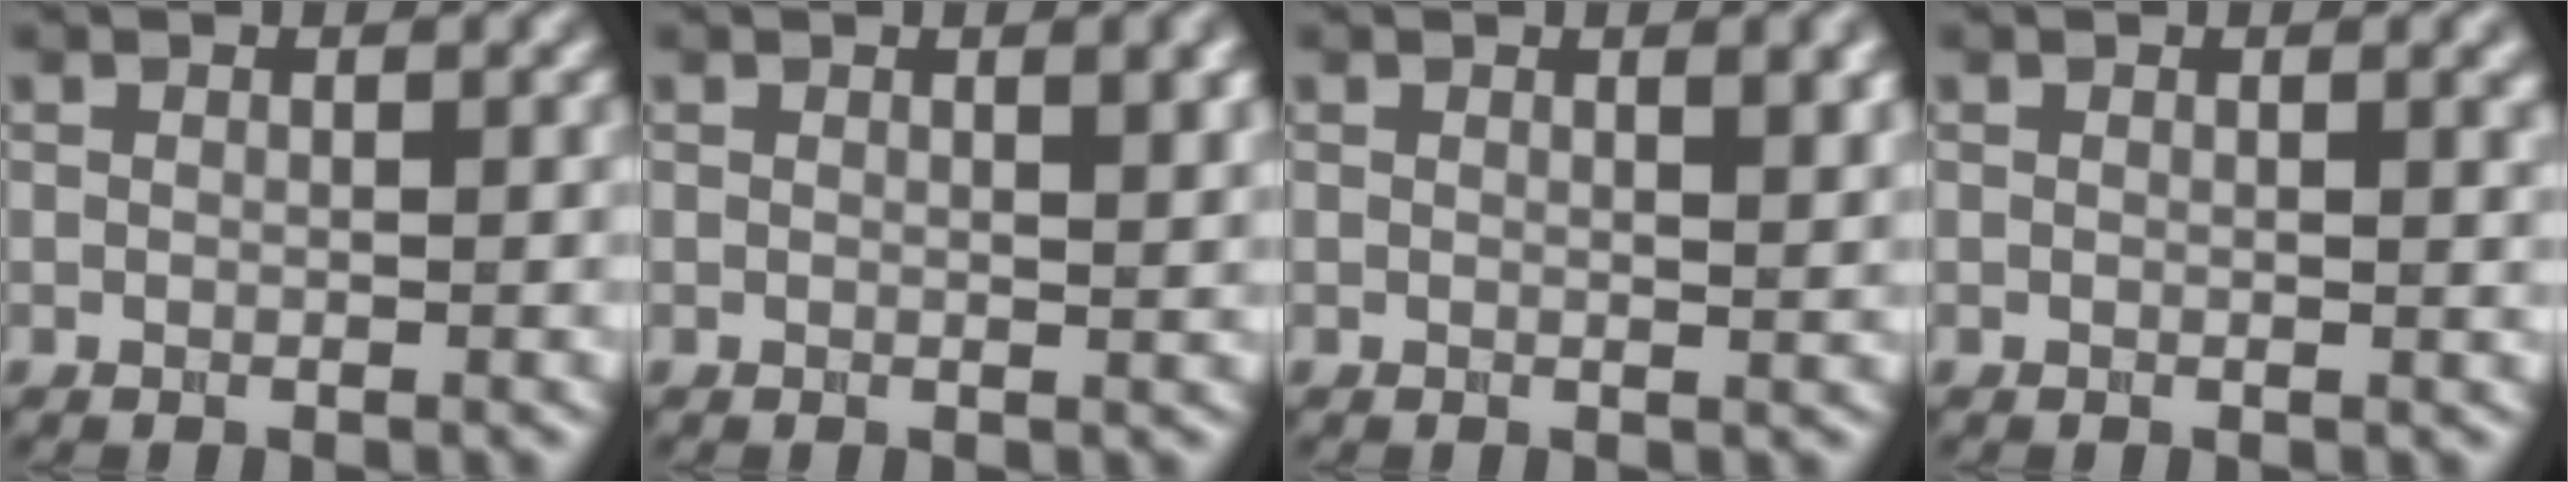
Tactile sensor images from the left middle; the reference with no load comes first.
{"total": 2.6, "force": [1.2, 0.8, 2.1], "torque": [-0.017, 0.003, 0.016]}
{"total": 2.9, "force": [1.3, 1.0, 2.4], "torque": [-0.018, 0.002, 0.019]}
{"total": 1.4, "force": [0.6, 0.5, 1.1], "torque": [-0.008, 0.003, 0.006]}